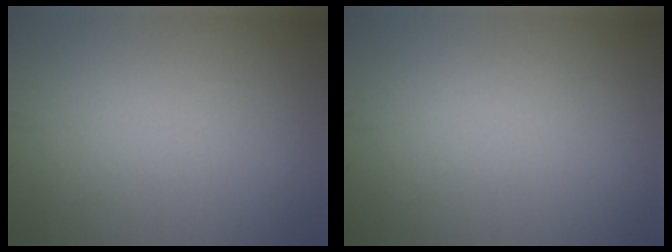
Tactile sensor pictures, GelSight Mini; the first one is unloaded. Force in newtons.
{"total": 0.0}